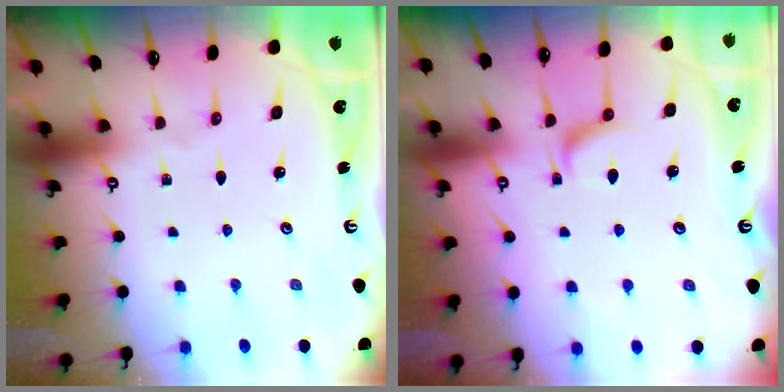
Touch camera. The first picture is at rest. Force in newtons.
{"total": 2.2, "press": 2.1, "slide": 0.7}